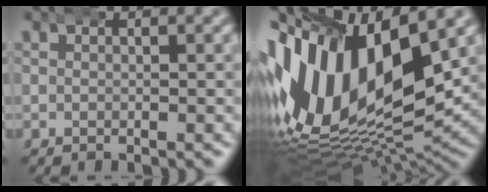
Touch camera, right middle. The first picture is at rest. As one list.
[{"total": 22.4, "force": [0.3, 15.3, 16.4], "torque": [-0.325, -0.030, 0.018]}]